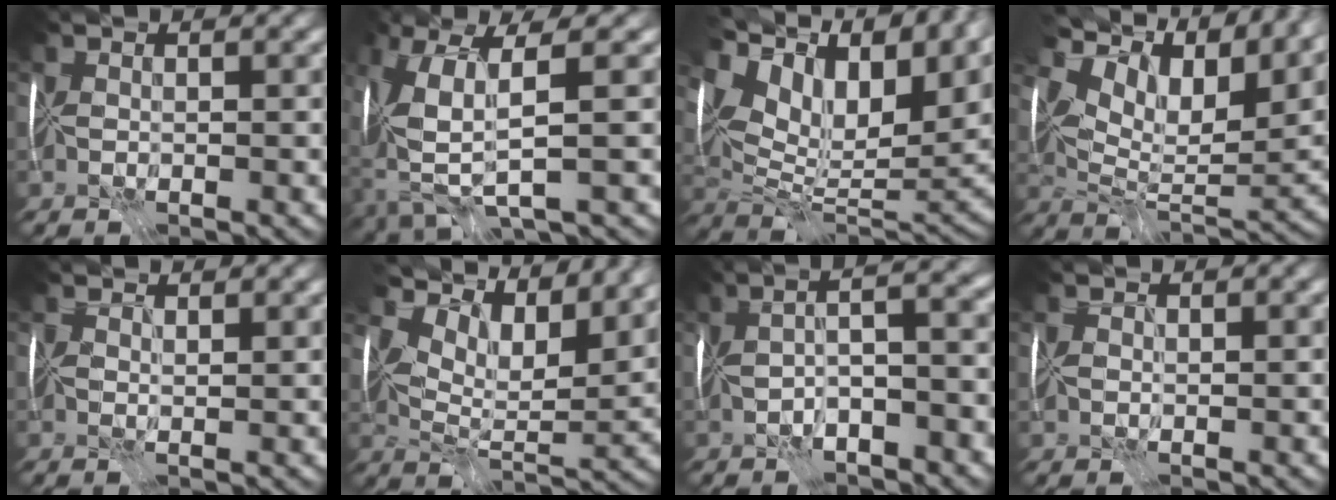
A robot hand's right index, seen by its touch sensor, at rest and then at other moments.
{"total": 6.3, "force": [-0.8, 1.5, 6.1], "torque": [-0.154, -0.019, -0.010]}
{"total": 15.4, "force": [7.4, 7.8, 11.1], "torque": [-0.213, 0.026, 0.151]}
{"total": 12.0, "force": [7.2, 5.3, 8.0], "torque": [-0.161, 0.027, 0.142]}
{"total": 1.8, "force": [1.7, -0.1, 0.2], "torque": [-0.012, -0.005, 0.030]}
{"total": 9.8, "force": [7.5, 3.2, 5.6], "torque": [-0.109, 0.005, 0.124]}
{"total": 3.6, "force": [-1.1, -0.3, 3.4], "torque": [-0.062, 0.007, -0.018]}
{"total": 0.8, "force": [0.7, 0.3, 0.1], "torque": [-0.015, 0.006, 0.011]}